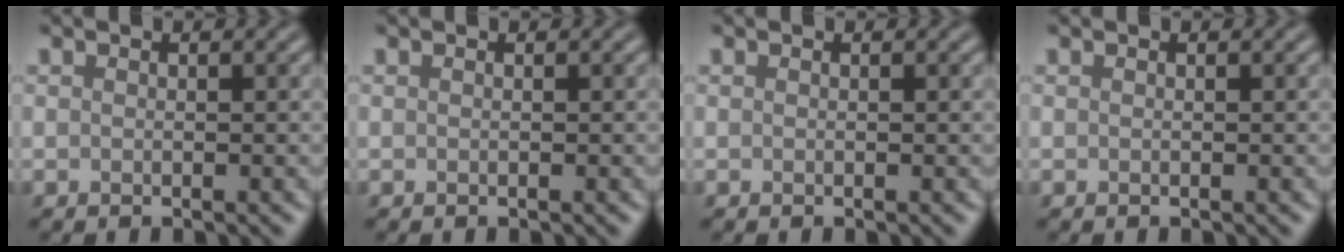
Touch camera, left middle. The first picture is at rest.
{"total": 0.0}
{"total": 0.0}
{"total": 0.0}